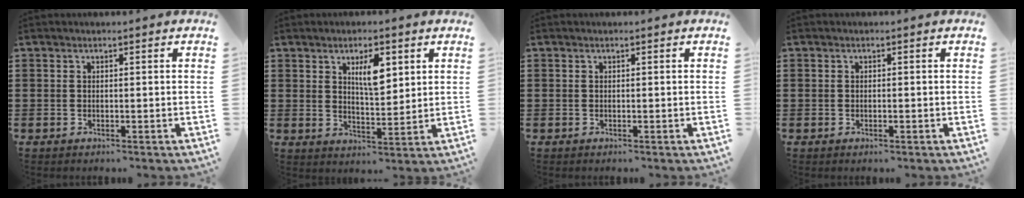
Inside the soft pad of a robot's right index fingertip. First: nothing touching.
{"total": 5.5, "force": [2.5, 2.1, 4.5], "torque": [-0.072, -0.002, 0.037]}
{"total": 0.0}
{"total": 0.5, "force": [-0.2, 0.2, 0.5], "torque": [-0.010, -0.002, -0.002]}